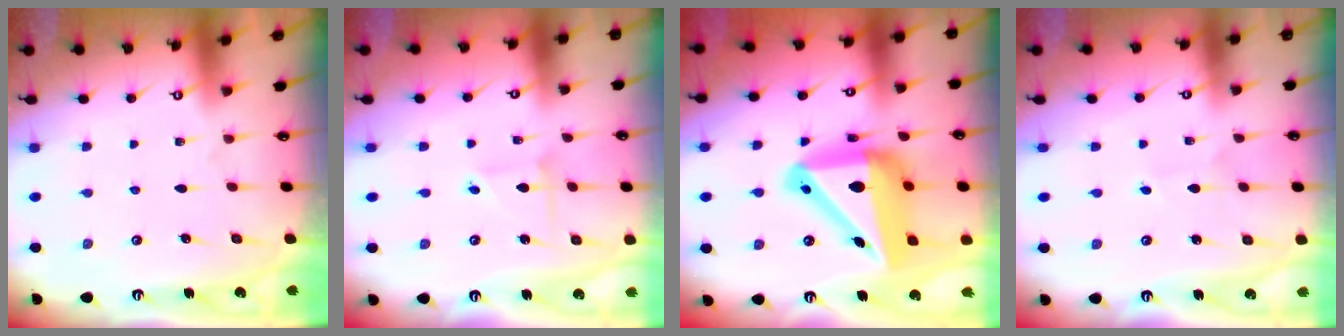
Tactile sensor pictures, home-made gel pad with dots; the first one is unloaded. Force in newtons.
{"total": 2.1, "press": 2.1, "slide": 0.2}
{"total": 20.9, "press": 20.7, "slide": 2.7}
{"total": 2.3, "press": 2.3, "slide": 0.2}